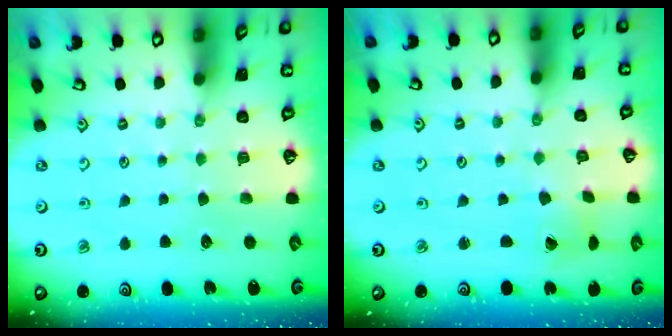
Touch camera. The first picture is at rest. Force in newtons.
{"total": 2.0, "press": 2.0, "slide": 0.3}